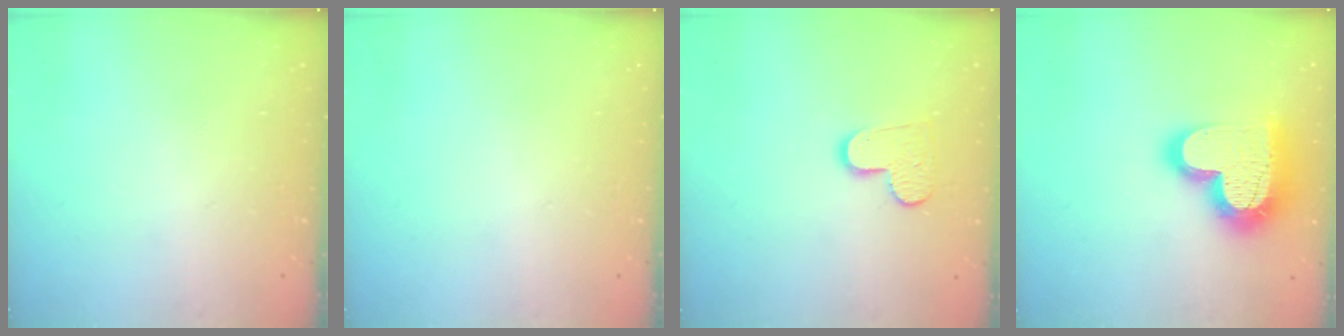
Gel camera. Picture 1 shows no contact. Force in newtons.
{"total": 0.0}
{"total": 9.2, "press": 9.2, "slide": 0.6}
{"total": 23.3, "press": 23.2, "slide": 1.9}